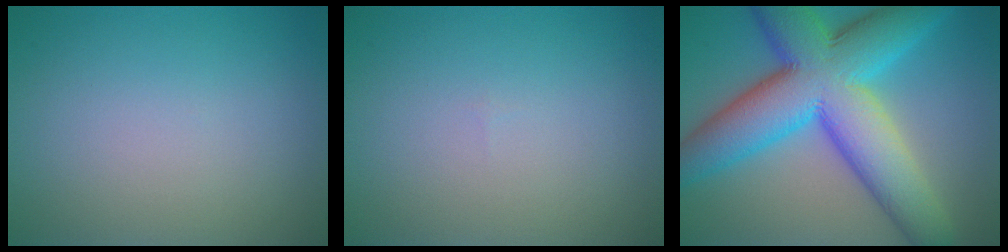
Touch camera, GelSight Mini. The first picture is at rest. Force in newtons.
{"total": 0.0}
{"total": 13.6, "press": 13.6, "slide": 0.1}